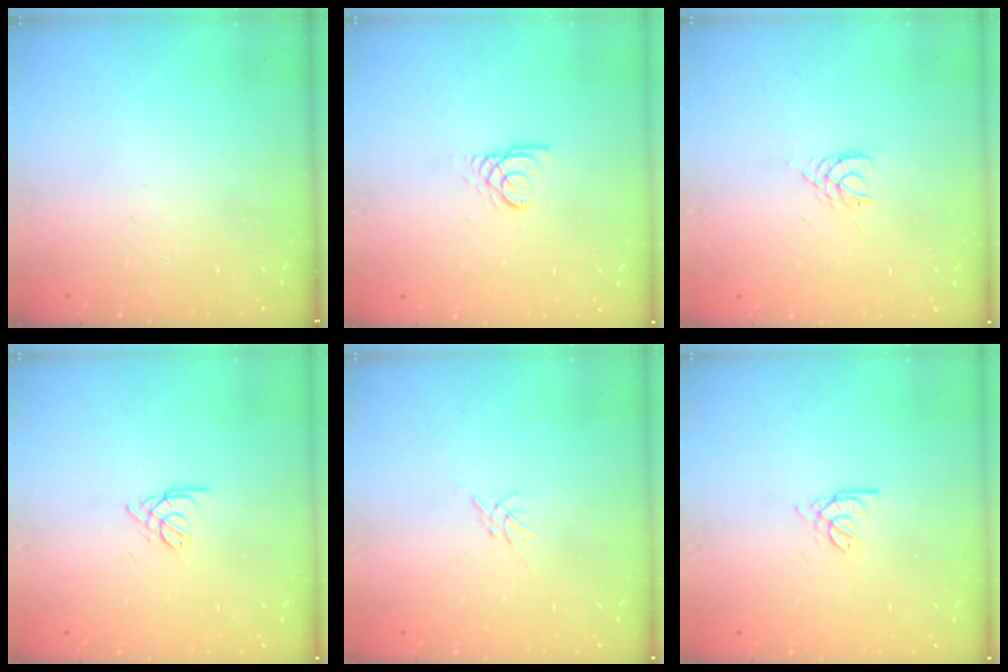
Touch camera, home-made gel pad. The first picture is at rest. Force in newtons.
{"total": 2.4, "press": 2.4, "slide": 0.4}
{"total": 2.0, "press": 1.9, "slide": 0.3}
{"total": 1.8, "press": 1.7, "slide": 0.5}
{"total": 0.0}
{"total": 2.2, "press": 2.2, "slide": 0.6}